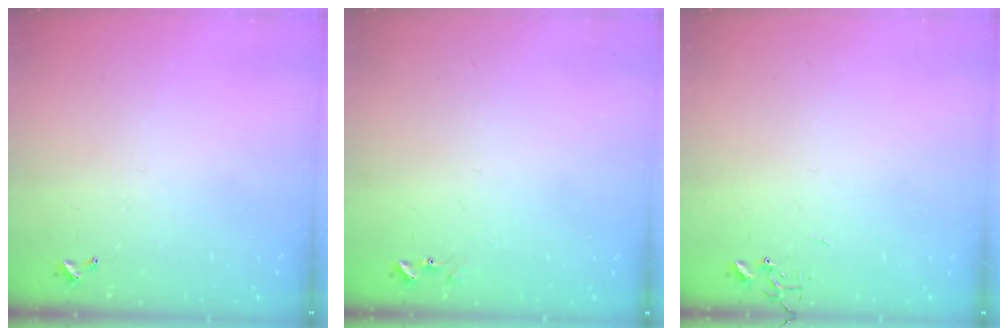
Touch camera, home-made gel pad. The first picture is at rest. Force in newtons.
{"total": 6.0, "press": 5.9, "slide": 0.6}
{"total": 0.0}